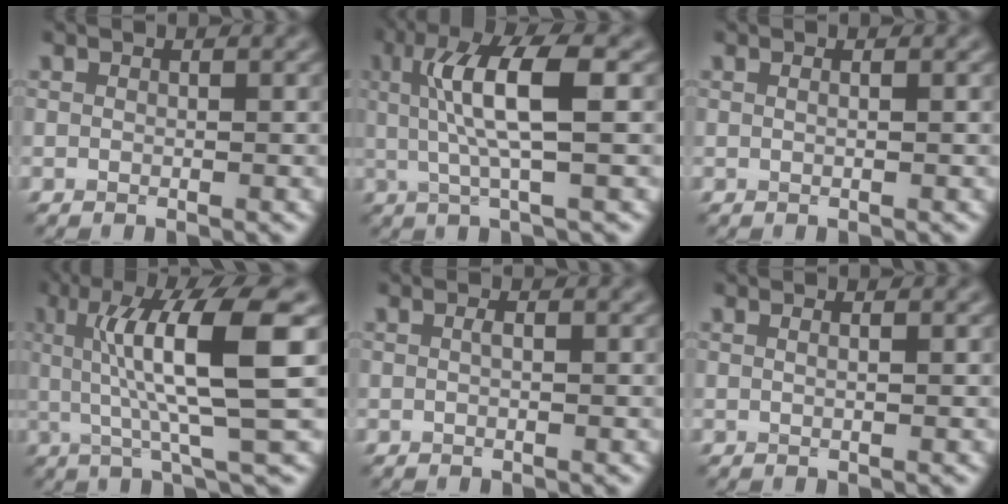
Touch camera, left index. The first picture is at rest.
{"total": 6.6, "force": [1.1, 1.4, 6.4], "torque": [-0.119, 0.006, 0.021]}
{"total": 0.7, "force": [0.3, 0.3, 0.6], "torque": [-0.006, -0.001, -0.004]}
{"total": 10.1, "force": [1.9, 2.0, 9.7], "torque": [-0.139, 0.003, 0.033]}
{"total": 0.5, "force": [0.1, 0.1, 0.5], "torque": [-0.012, 0.002, 0.002]}
{"total": 1.1, "force": [0.4, 0.5, 0.9], "torque": [-0.004, -0.004, -0.004]}